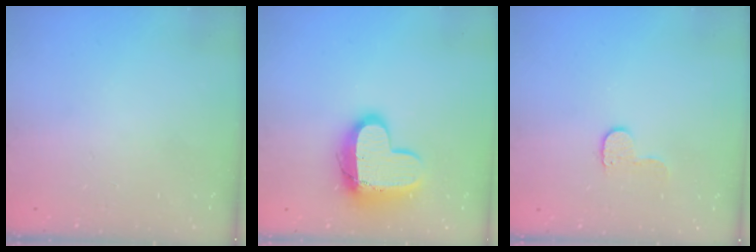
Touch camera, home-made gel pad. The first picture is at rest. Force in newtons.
{"total": 14.2, "press": 14.1, "slide": 1.1}
{"total": 5.1, "press": 5.0, "slide": 0.5}